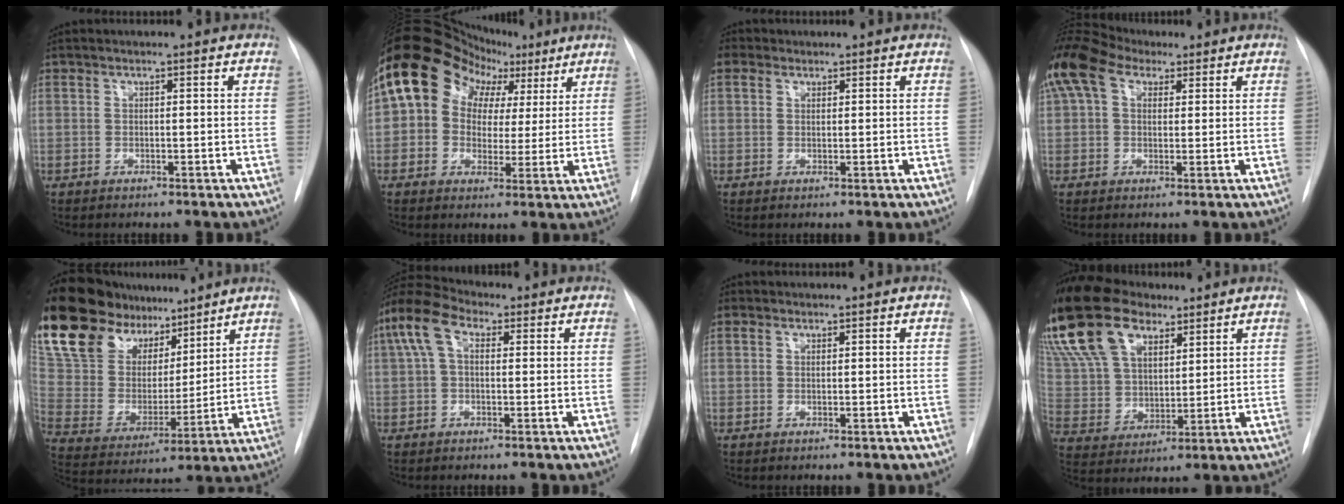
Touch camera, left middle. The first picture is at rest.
{"total": 15.2, "force": [6.2, 12.1, 6.7], "torque": [-0.094, 0.072, 0.096]}
{"total": 2.2, "force": [1.3, 1.7, 0.4], "torque": [-0.007, 0.011, 0.022]}
{"total": 14.9, "force": [8.0, 9.4, 8.3], "torque": [-0.215, 0.073, 0.146]}
{"total": 20.6, "force": [15.4, 9.4, 10.0], "torque": [-0.201, 0.036, 0.284]}
{"total": 7.1, "force": [2.2, 3.8, 5.6], "torque": [-0.134, 0.044, 0.037]}
{"total": 0.9, "force": [0.6, 0.7, -0.1], "torque": [0.004, 0.006, 0.008]}
{"total": 25.9, "force": [17.6, 14.1, 12.8], "torque": [-0.339, 0.062, 0.324]}